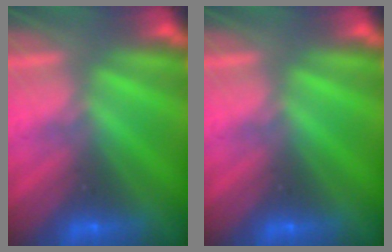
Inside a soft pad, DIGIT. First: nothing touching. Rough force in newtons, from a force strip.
{"total": 0.0}